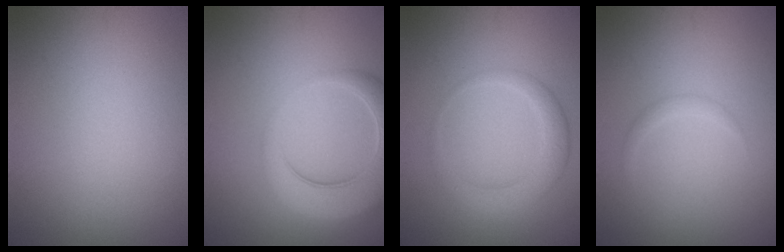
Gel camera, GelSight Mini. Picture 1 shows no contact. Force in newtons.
{"total": 6.8, "press": 6.8, "slide": 0.7}
{"total": 3.0, "press": 3.0, "slide": 0.1}
{"total": 0.7, "press": 0.7, "slide": 0.1}